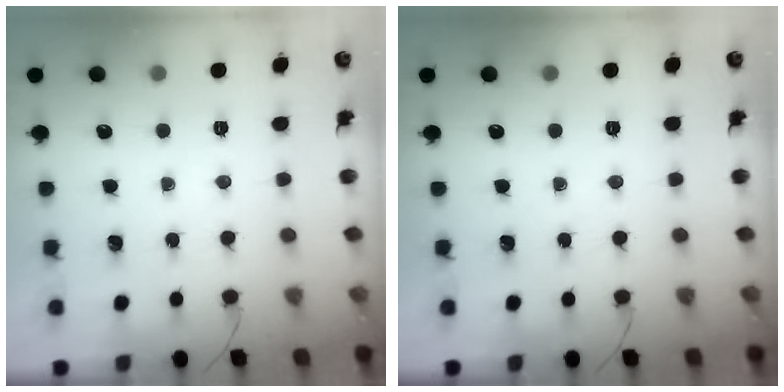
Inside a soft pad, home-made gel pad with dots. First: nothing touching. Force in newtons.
{"total": 0.0}